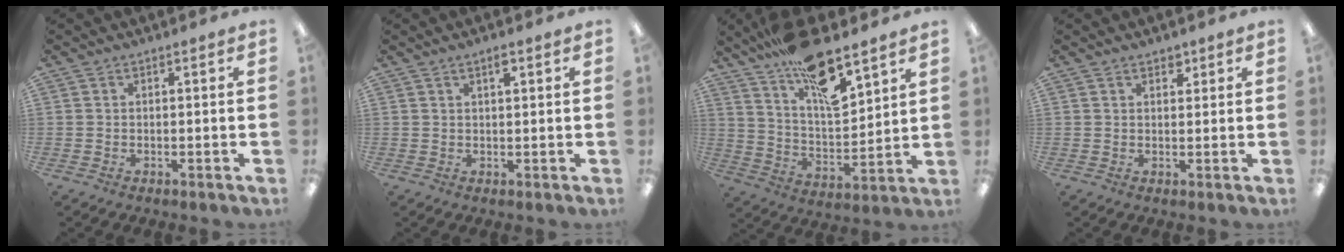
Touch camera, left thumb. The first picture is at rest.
{"total": 2.1, "force": [1.4, 0.5, 1.4], "torque": [-0.024, -0.001, 0.023]}
{"total": 18.4, "force": [13.6, 5.8, 11.0], "torque": [-0.188, -0.085, 0.234]}
{"total": 2.1, "force": [1.6, 1.1, 0.8], "torque": [-0.001, -0.007, 0.026]}